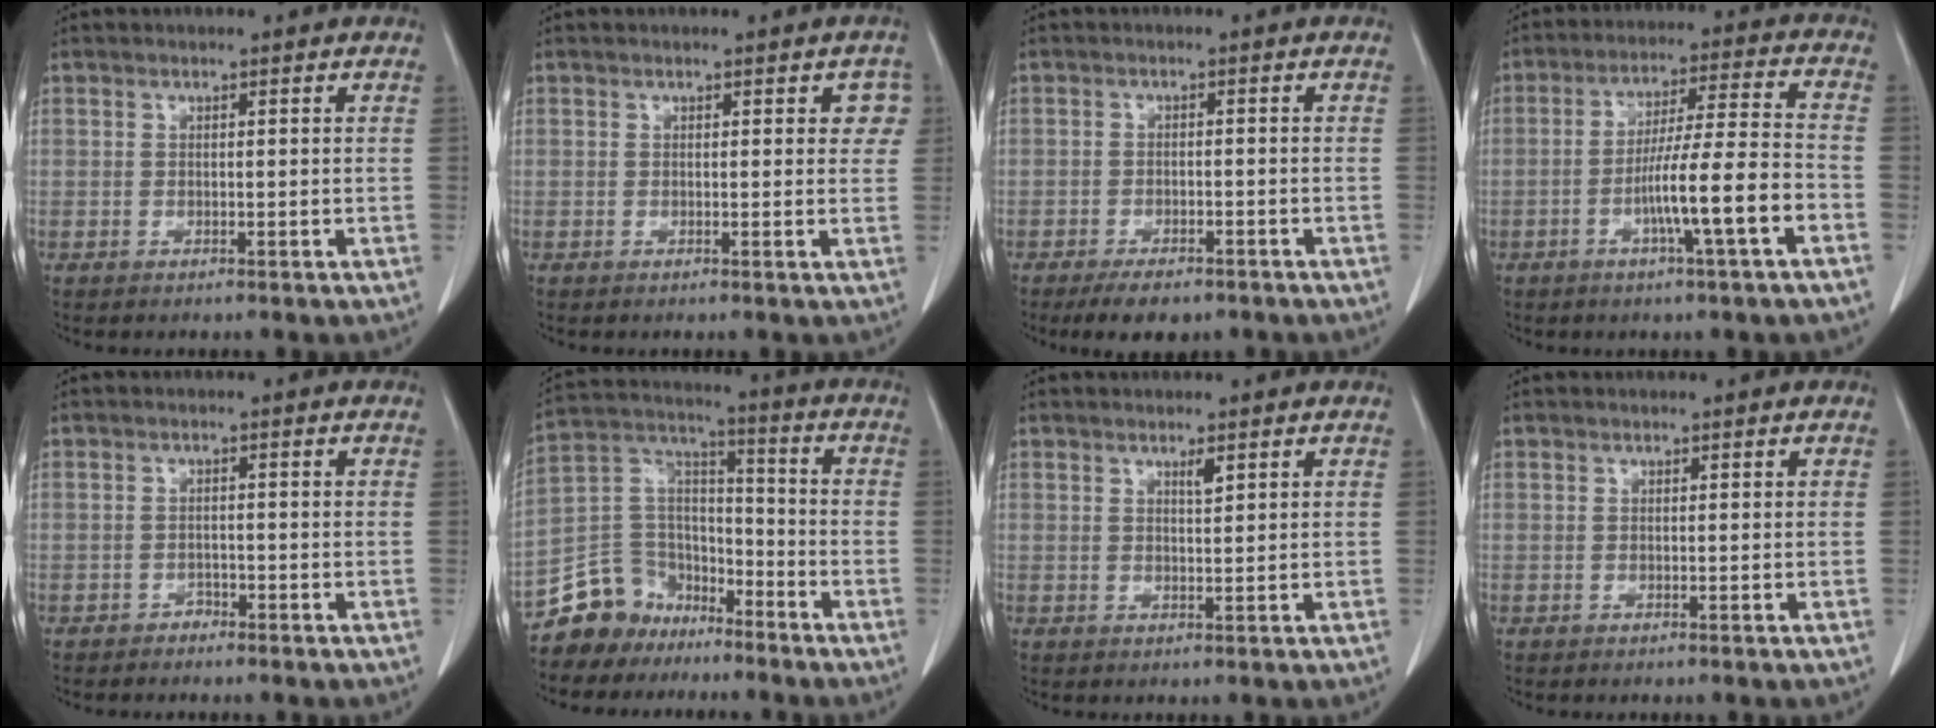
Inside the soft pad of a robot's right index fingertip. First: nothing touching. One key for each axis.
{"total": 2.8, "fx": 1.1, "fy": 1.4, "fz": 2.1, "tx": -0.008, "ty": 0.006, "tz": 0.006}
{"total": 5.0, "fx": -3.8, "fy": 2.0, "fz": 2.6, "tx": -0.040, "ty": -0.003, "tz": -0.057}
{"total": 11.2, "fx": -4.3, "fy": -0.4, "fz": 10.4, "tx": -0.180, "ty": 0.006, "tz": -0.072}
{"total": 1.2, "fx": -1.0, "fy": 0.6, "fz": 0.1, "tx": -0.002, "ty": 0.003, "tz": -0.020}
{"total": 11.2, "fx": -8.6, "fy": 7.2, "fz": 0.8, "tx": -0.023, "ty": 0.070, "tz": -0.157}
{"total": 1.5, "fx": 0.9, "fy": 0.2, "fz": 1.1, "tx": -0.022, "ty": -0.004, "tz": 0.015}
{"total": 0.0}